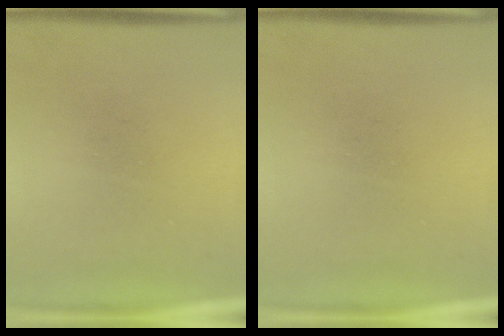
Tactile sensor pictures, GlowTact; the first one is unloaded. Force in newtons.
{"total": 0.0}